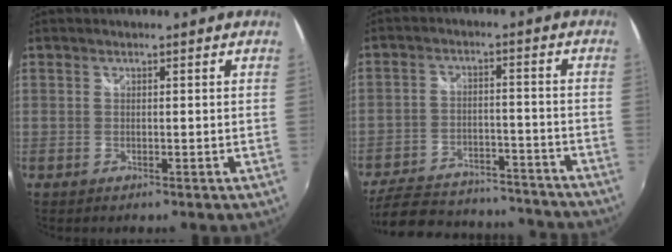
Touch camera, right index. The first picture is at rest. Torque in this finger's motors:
{"motor_torque": [-0.36, -0.18, -1.05, -0.21]}